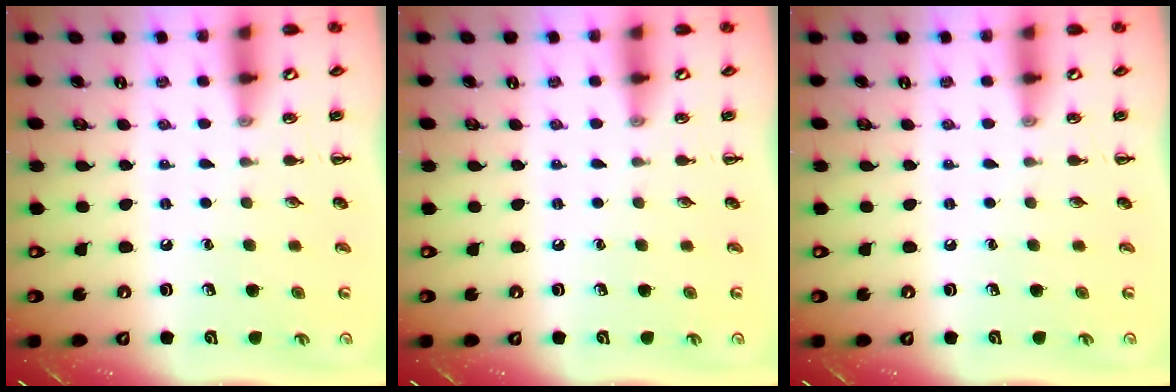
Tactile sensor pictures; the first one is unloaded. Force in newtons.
{"total": 0.0}
{"total": 0.0}